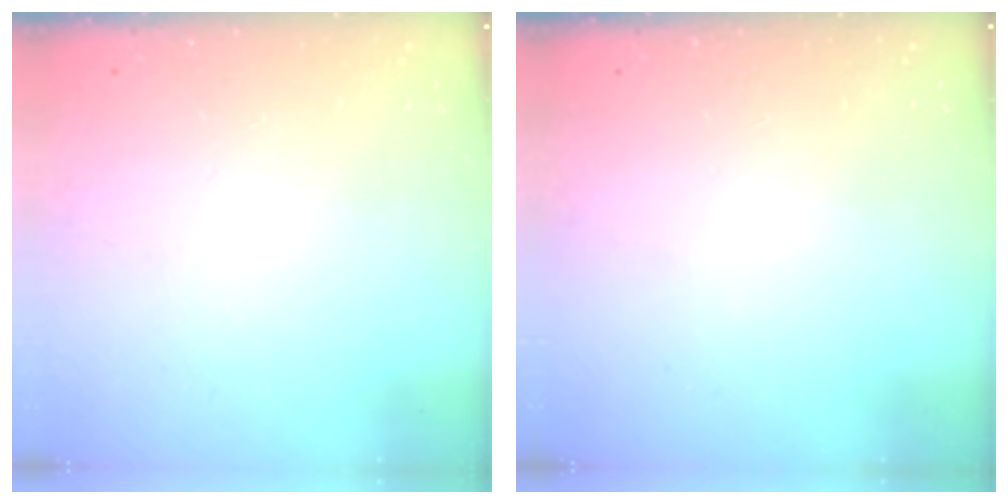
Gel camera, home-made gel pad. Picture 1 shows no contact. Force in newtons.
{"total": 0.0}